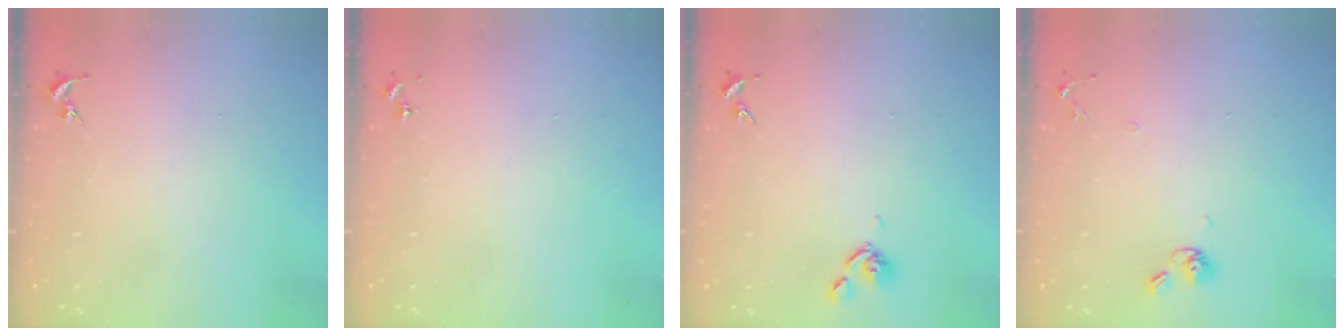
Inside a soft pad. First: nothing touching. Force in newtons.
{"total": 0.0}
{"total": 6.4, "press": 6.2, "slide": 1.3}
{"total": 7.1, "press": 6.8, "slide": 2.1}